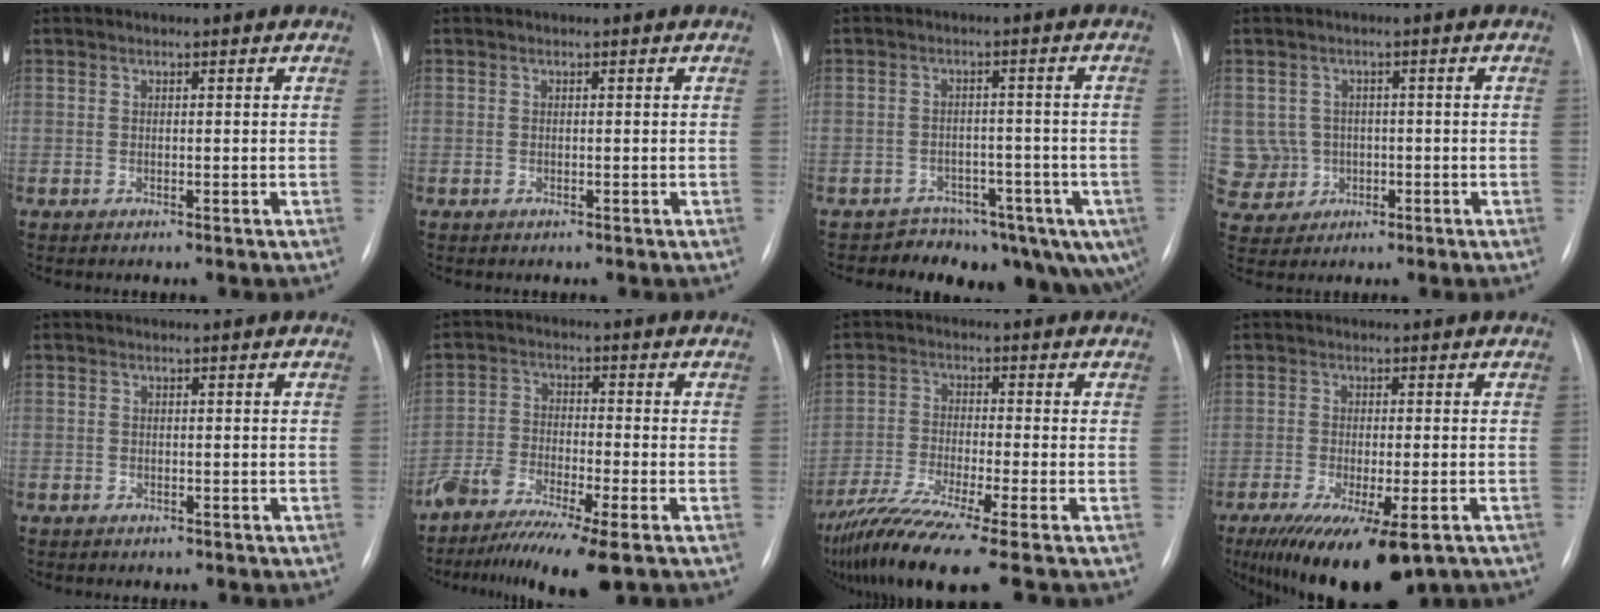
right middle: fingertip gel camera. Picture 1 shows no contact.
{"total": 0.0}
{"total": 10.4, "force": [-7.3, 6.4, 3.8], "torque": [-0.030, 0.027, -0.090]}
{"total": 5.9, "force": [-0.4, 5.9, 0.2], "torque": [-0.007, 0.014, 0.002]}
{"total": 1.3, "force": [-0.9, 1.0, 0.2], "torque": [-0.009, 0.002, -0.011]}
{"total": 9.2, "force": [-6.8, 0.7, 6.2], "torque": [-0.121, -0.022, -0.125]}
{"total": 11.8, "force": [-8.8, -0.9, 7.7], "torque": [-0.142, -0.038, -0.153]}
{"total": 15.0, "force": [-9.9, 4.0, 10.6], "torque": [-0.156, -0.031, -0.149]}